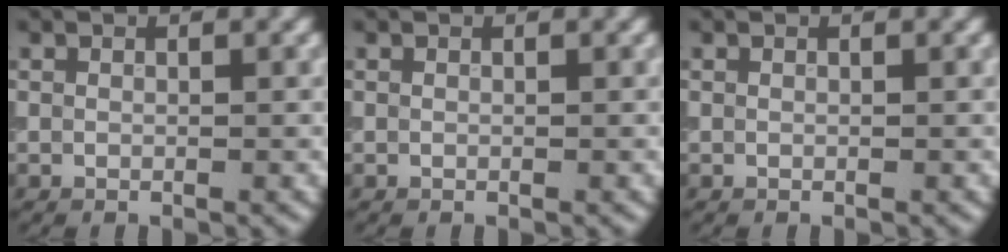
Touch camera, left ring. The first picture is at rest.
{"total": 0.0}
{"total": 0.0}